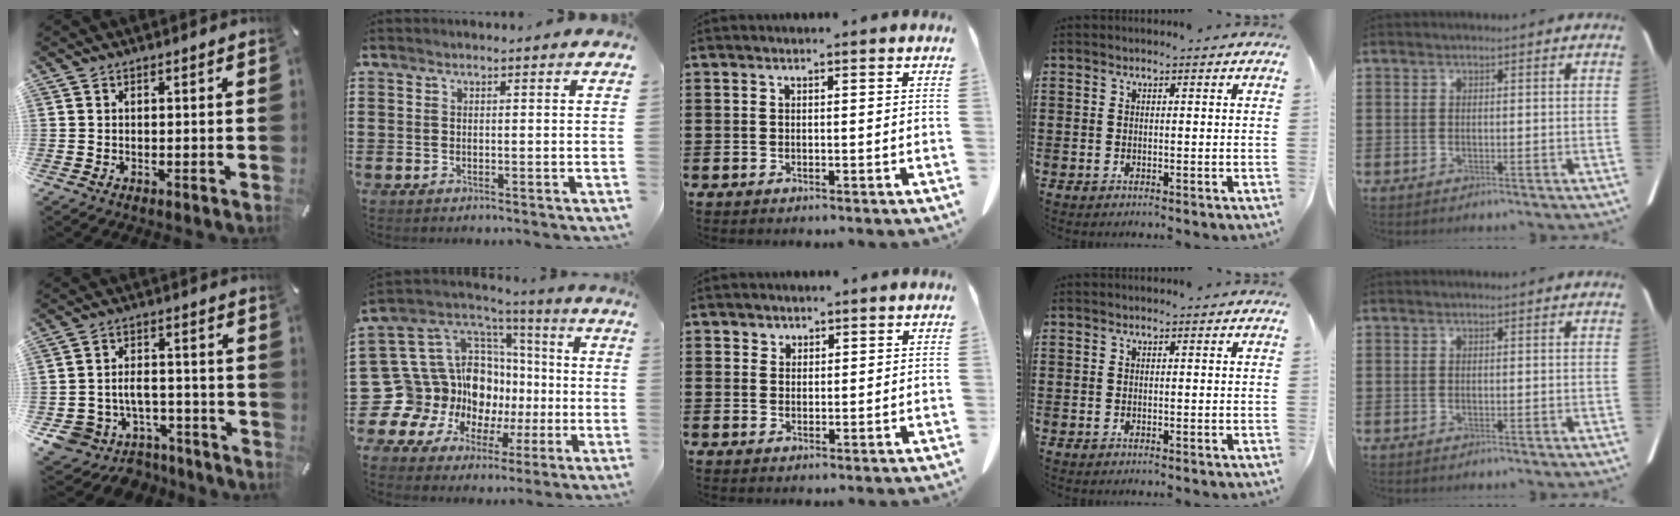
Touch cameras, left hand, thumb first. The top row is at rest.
{"thumb": {"total": 8.4, "force": [-3.7, 7.3, 2.2], "torque": [-0.049, 0.021, -0.058]}, "index": {"total": 16.9, "force": [-3.3, 15.2, 6.6], "torque": [-0.199, -0.021, -0.020]}, "middle": {"total": 1.6, "force": [1.4, 0.9, 0.0], "torque": [-0.004, 0.003, 0.029]}}